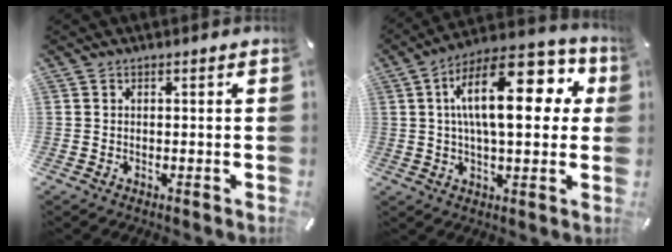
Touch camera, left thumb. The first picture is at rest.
{"total": 21.7, "force": [5.8, 9.9, 18.4], "torque": [-0.302, -0.015, 0.085]}